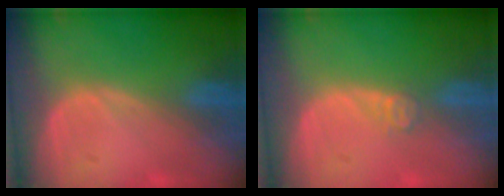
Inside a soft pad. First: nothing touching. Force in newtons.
{"total": 2.0, "press": 1.6, "slide": 1.1}